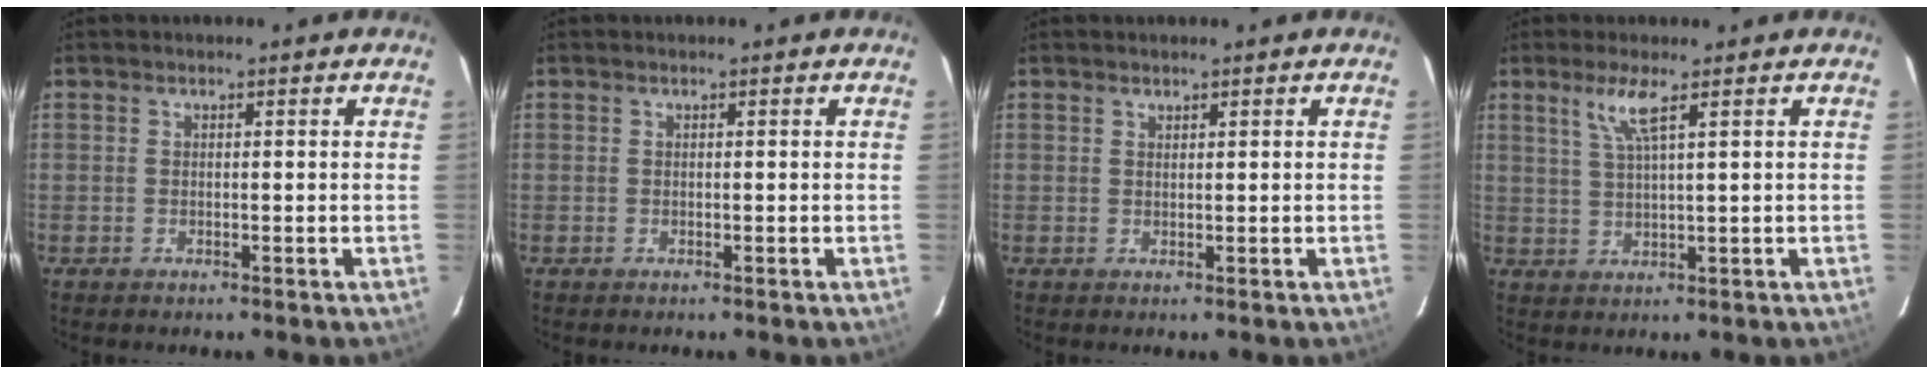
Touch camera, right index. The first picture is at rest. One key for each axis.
{"total": 0.0}
{"total": 0.6, "fx": 0.6, "fy": 0.2, "fz": 0.0, "tx": -0.001, "ty": 0.001, "tz": 0.012}
{"total": 4.2, "fx": 2.4, "fy": -0.3, "fz": 3.5, "tx": -0.072, "ty": -0.002, "tz": 0.051}